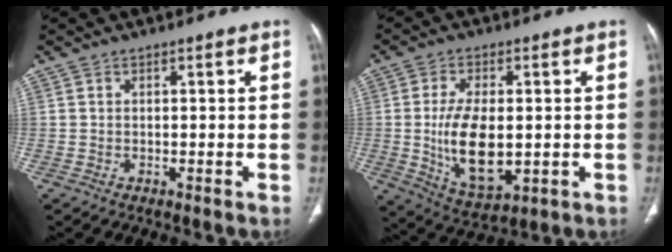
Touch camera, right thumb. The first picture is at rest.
{"total": 12.9, "force": [-0.8, 6.6, 11.0], "torque": [-0.195, -0.015, 0.000]}